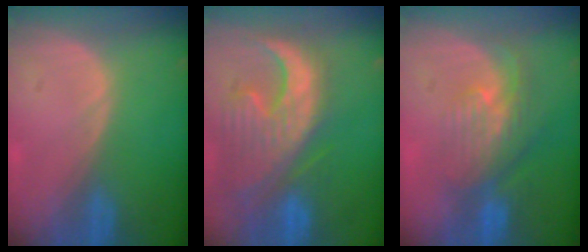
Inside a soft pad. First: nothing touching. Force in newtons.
{"total": 13.4, "press": 11.3, "slide": 7.1}
{"total": 8.0, "press": 7.1, "slide": 3.7}